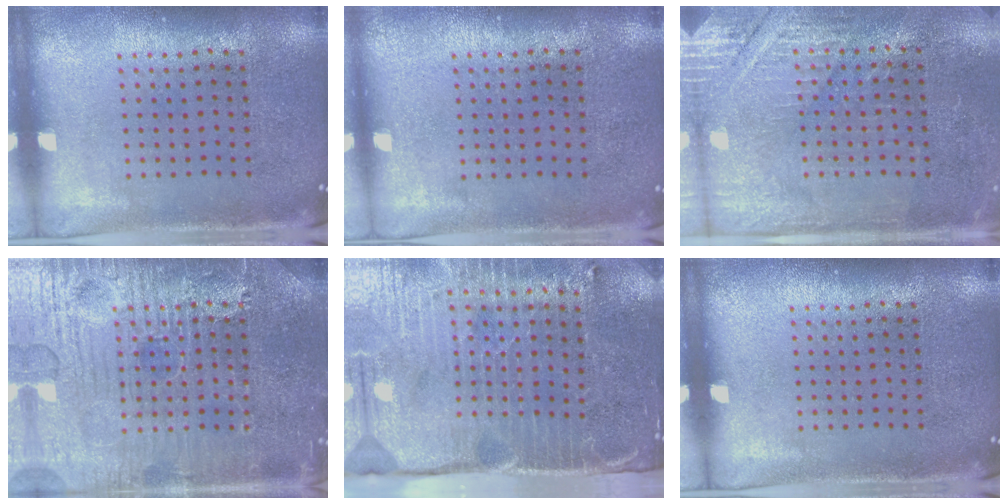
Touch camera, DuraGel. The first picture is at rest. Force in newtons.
{"total": 0.0}
{"total": 2.9, "press": 2.9, "slide": 0.4}
{"total": 4.9, "press": 4.9, "slide": 0.4}
{"total": 4.6, "press": 3.9, "slide": 2.5}
{"total": 0.0}